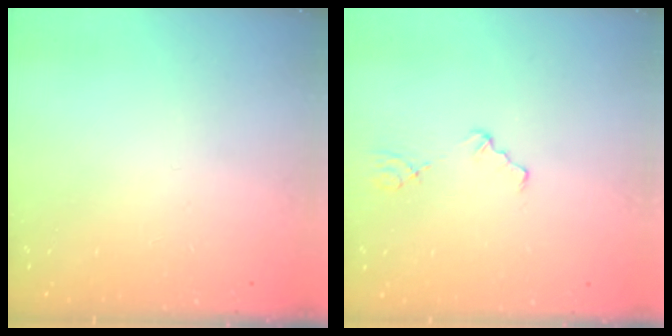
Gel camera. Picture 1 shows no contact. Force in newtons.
{"total": 1.2, "press": 1.2, "slide": 0.2}